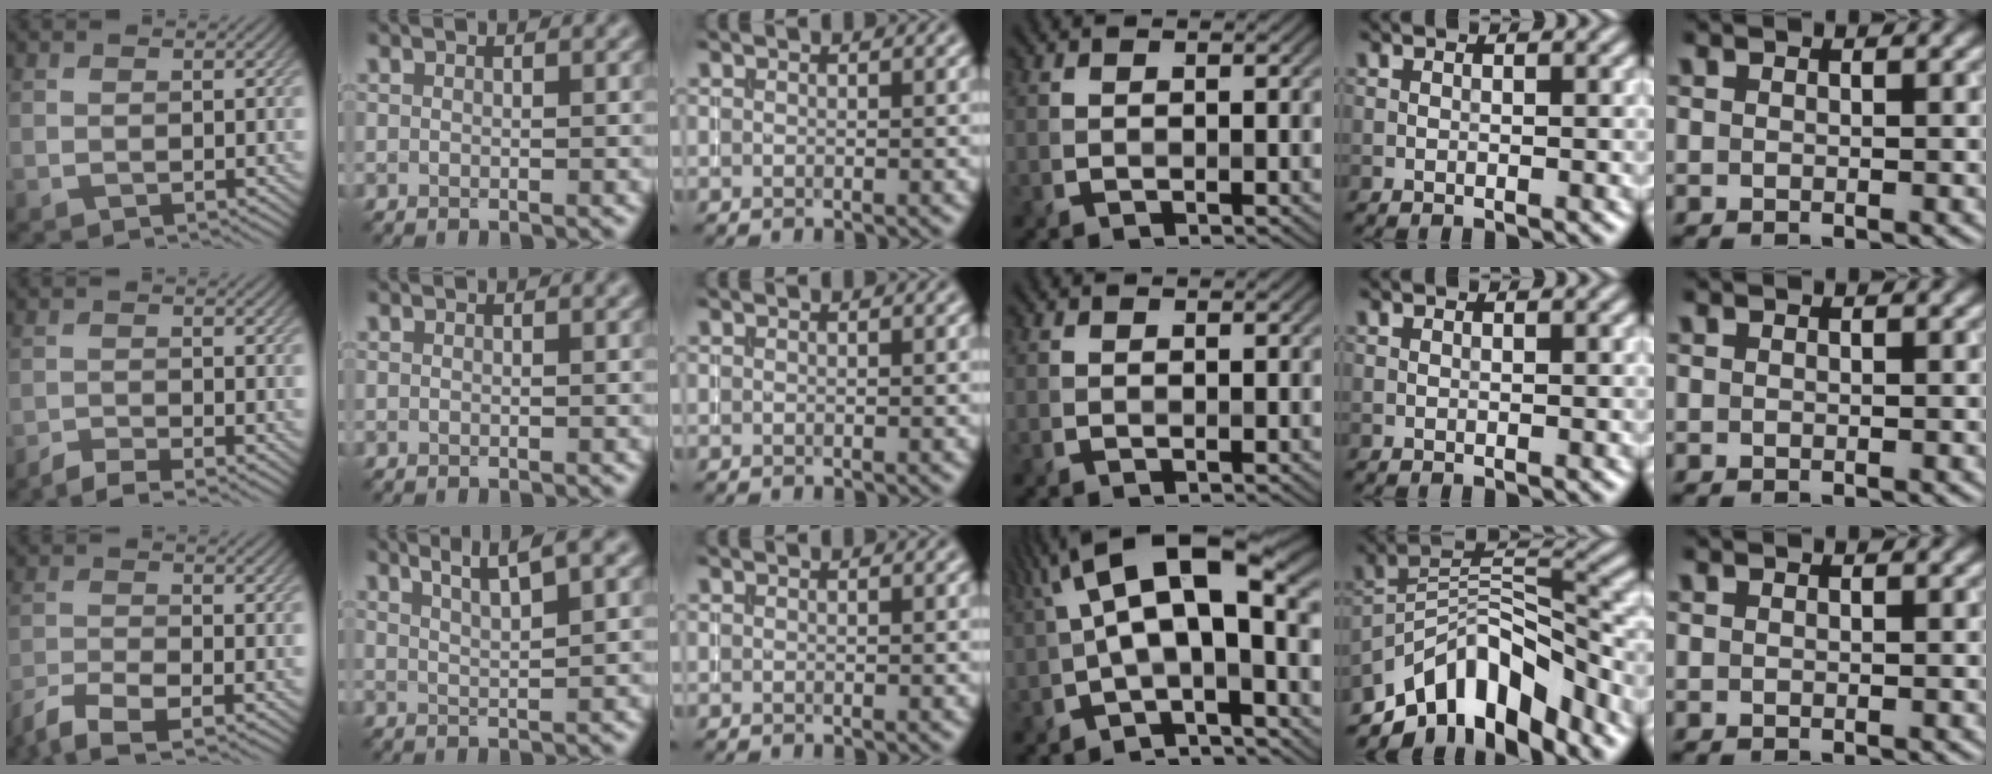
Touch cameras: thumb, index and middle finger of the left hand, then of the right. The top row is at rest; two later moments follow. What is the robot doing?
{"motion": "pour", "object": "almond"}